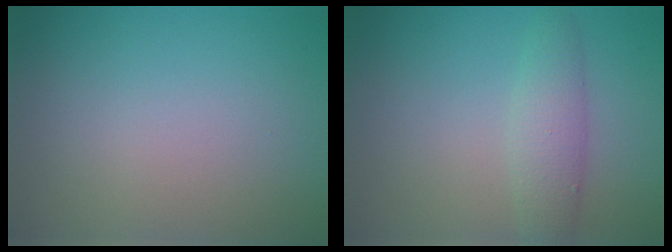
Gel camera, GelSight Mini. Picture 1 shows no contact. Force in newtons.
{"total": 2.9, "press": 2.9, "slide": 0.0}